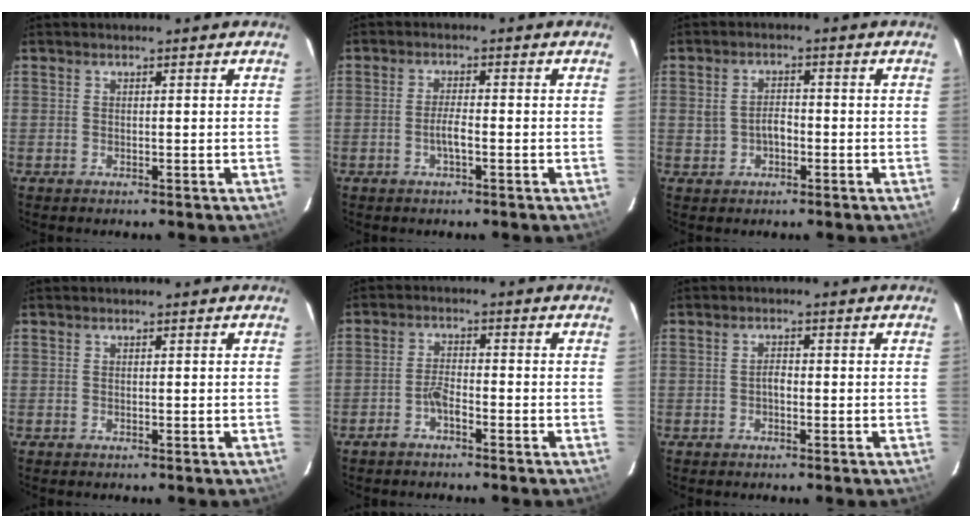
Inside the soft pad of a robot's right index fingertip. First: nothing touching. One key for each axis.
{"total": 2.6, "fx": -1.1, "fy": 0.4, "fz": 2.3, "tx": -0.048, "ty": 0.003, "tz": -0.022}
{"total": 3.4, "fx": -0.7, "fy": 2.3, "fz": 2.4, "tx": -0.048, "ty": 0.008, "tz": -0.007}
{"total": 0.0}
{"total": 2.9, "fx": -2.2, "fy": 0.7, "fz": 1.8, "tx": -0.050, "ty": 0.008, "tz": -0.043}
{"total": 1.2, "fx": -0.5, "fy": 0.7, "fz": 0.9, "tx": -0.015, "ty": 0.006, "tz": -0.009}